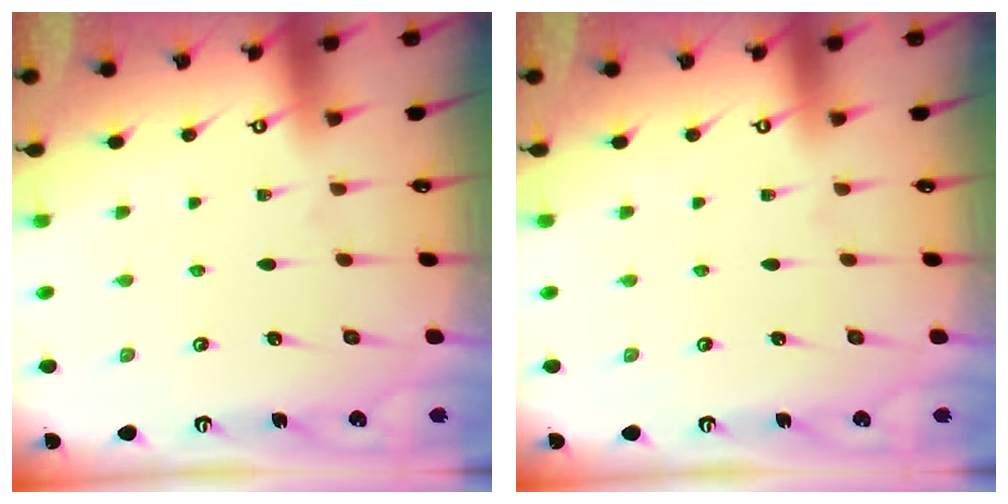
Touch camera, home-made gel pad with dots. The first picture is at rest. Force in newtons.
{"total": 0.0}